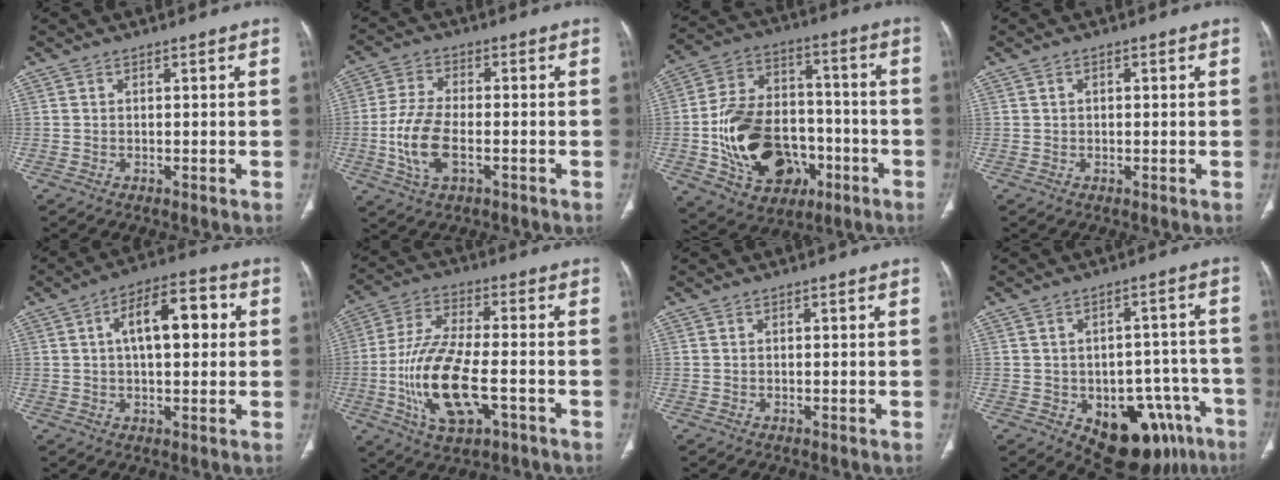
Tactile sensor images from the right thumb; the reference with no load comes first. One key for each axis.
{"total": 9.8, "fx": -2.5, "fy": 4.9, "fz": 8.1, "tx": -0.176, "ty": 0.010, "tz": -0.046}
{"total": 23.2, "fx": -6.2, "fy": 16.3, "fz": 15.3, "tx": -0.239, "ty": 0.037, "tz": -0.084}
{"total": 0.9, "fx": 0.2, "fy": 0.6, "fz": 0.6, "tx": -0.007, "ty": 0.002, "tz": 0.003}
{"total": 11.8, "fx": 2.3, "fy": 5.6, "fz": 10.2, "tx": -0.141, "ty": 0.025, "tz": 0.030}
{"total": 16.3, "fx": -4.6, "fy": 6.8, "fz": 14.1, "tx": -0.287, "ty": 0.017, "tz": -0.077}
{"total": 0.0}
{"total": 17.3, "fx": -8.4, "fy": 10.3, "fz": 11.1, "tx": -0.079, "ty": 0.051, "tz": -0.100}